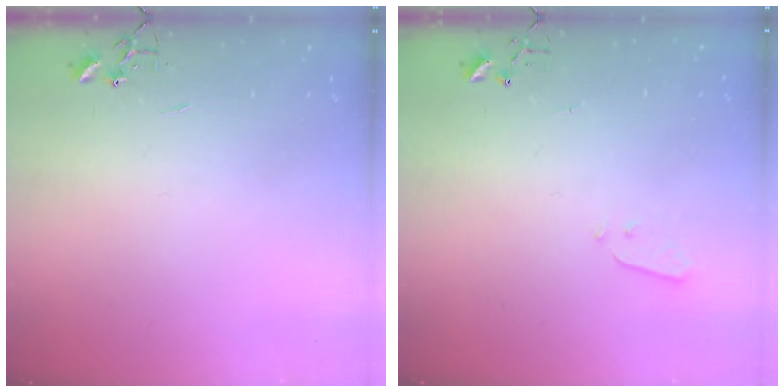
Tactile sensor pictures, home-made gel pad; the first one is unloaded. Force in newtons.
{"total": 2.2, "press": 2.1, "slide": 0.3}